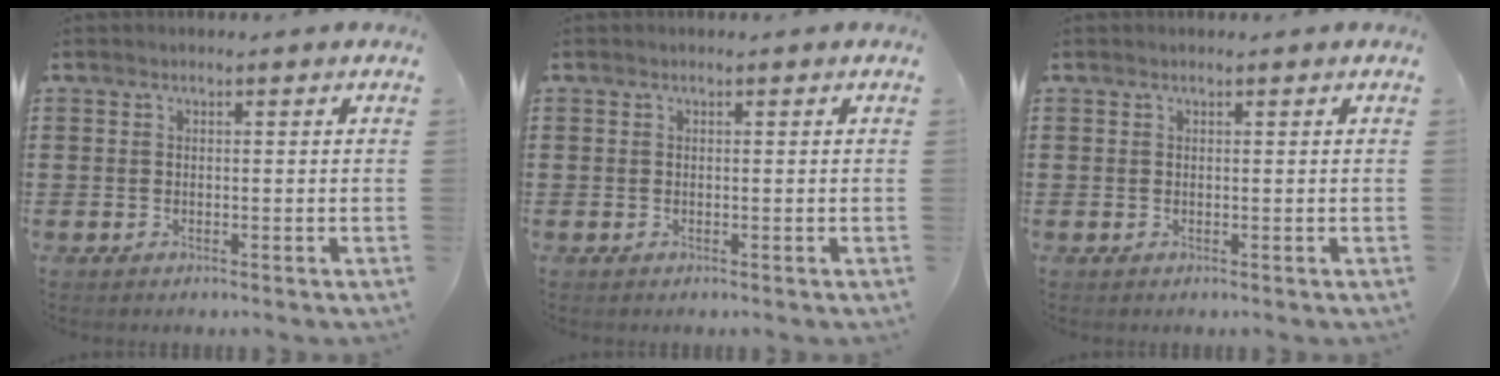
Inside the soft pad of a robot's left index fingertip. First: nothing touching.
{"total": 0.0}
{"total": 0.0}